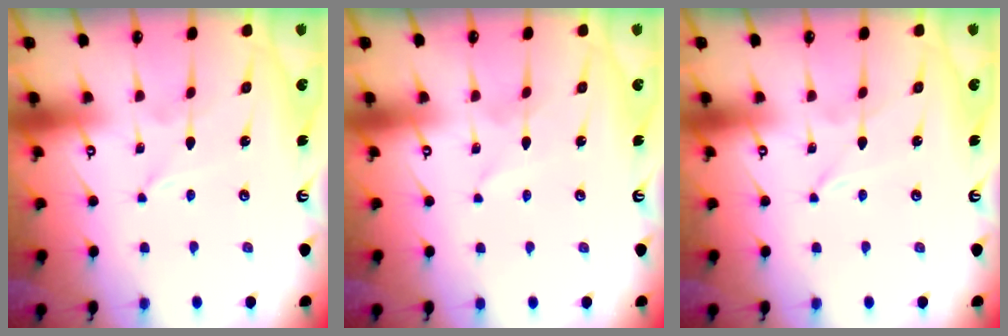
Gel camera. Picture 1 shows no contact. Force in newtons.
{"total": 1.0, "press": 1.0, "slide": 0.1}
{"total": 0.0}